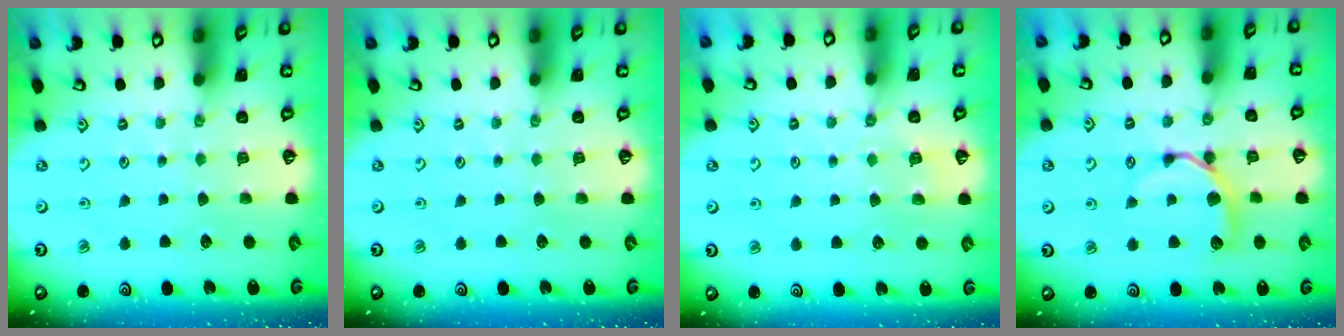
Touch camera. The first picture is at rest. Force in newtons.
{"total": 0.0}
{"total": 3.4, "press": 3.2, "slide": 1.1}
{"total": 8.5, "press": 8.4, "slide": 1.1}